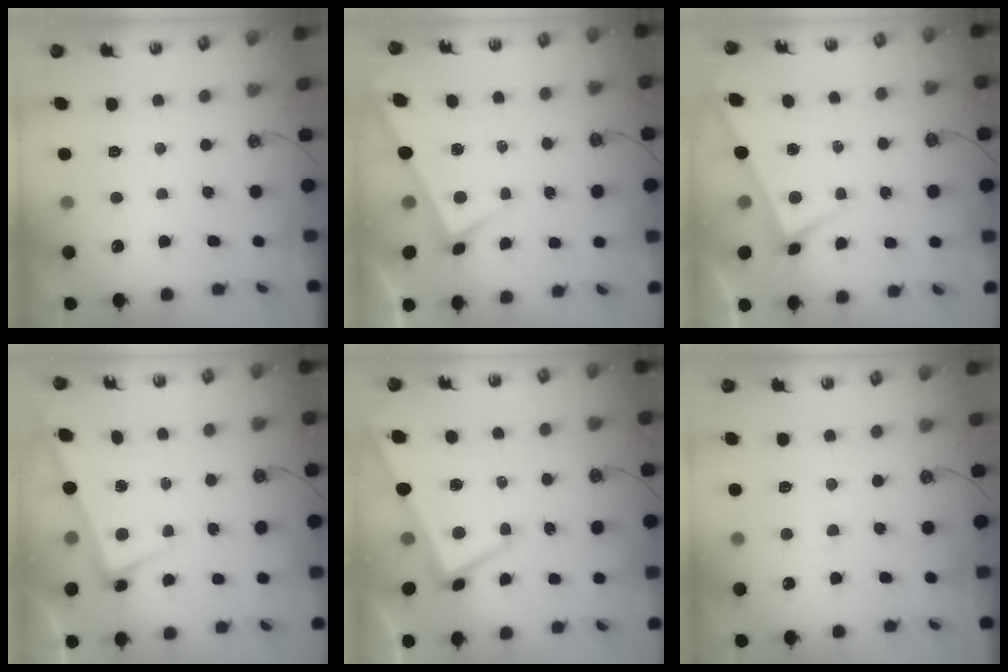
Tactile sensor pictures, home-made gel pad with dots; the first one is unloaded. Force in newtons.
{"total": 2.6, "press": 2.6, "slide": 0.2}
{"total": 3.0, "press": 3.0, "slide": 0.1}
{"total": 2.5, "press": 2.5, "slide": 0.6}
{"total": 1.0, "press": 0.5, "slide": 0.9}
{"total": 4.0, "press": 3.9, "slide": 0.9}